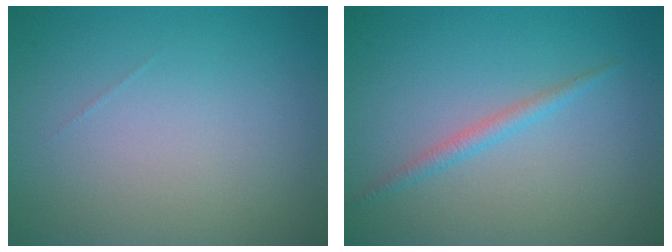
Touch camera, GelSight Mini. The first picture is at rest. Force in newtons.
{"total": 1.4, "press": 1.4, "slide": 0.1}